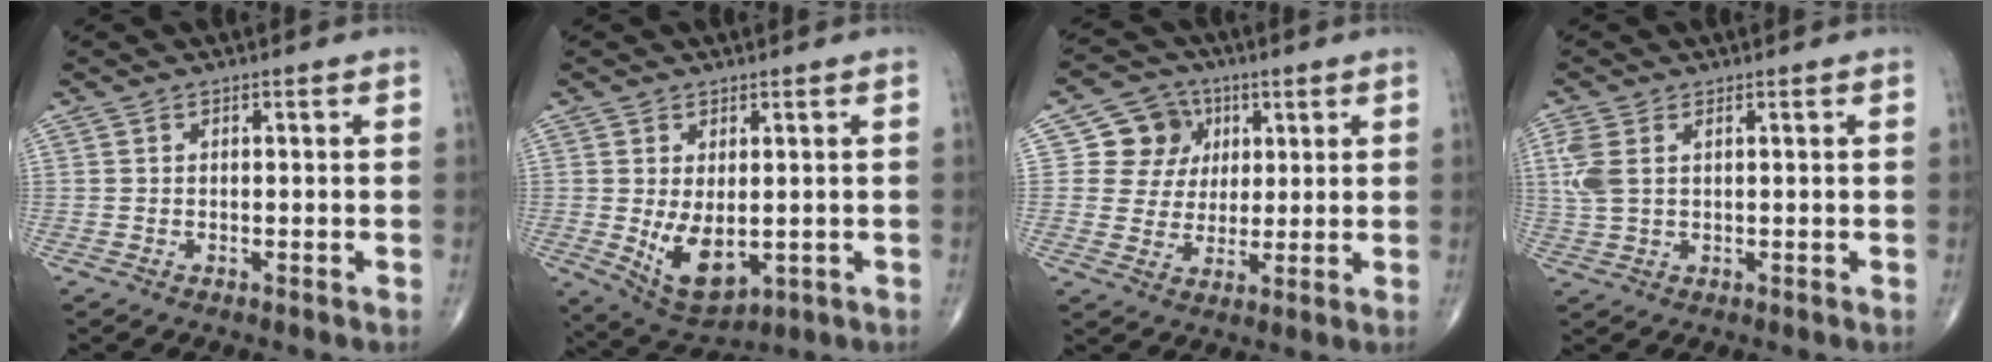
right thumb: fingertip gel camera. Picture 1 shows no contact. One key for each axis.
{"total": 8.9, "fx": -0.8, "fy": 4.8, "fz": 7.4, "tx": -0.115, "ty": -0.014, "tz": 0.007}
{"total": 8.7, "fx": 2.8, "fy": 8.0, "fz": 2.1, "tx": 0.007, "ty": -0.002, "tz": 0.045}
{"total": 5.0, "fx": 1.4, "fy": 2.8, "fz": 3.9, "tx": -0.117, "ty": 0.010, "tz": 0.032}